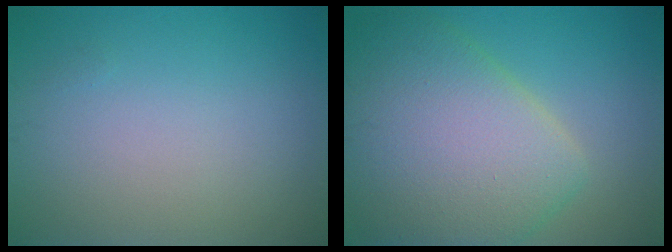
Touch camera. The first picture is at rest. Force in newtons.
{"total": 10.3, "press": 10.3, "slide": 0.5}